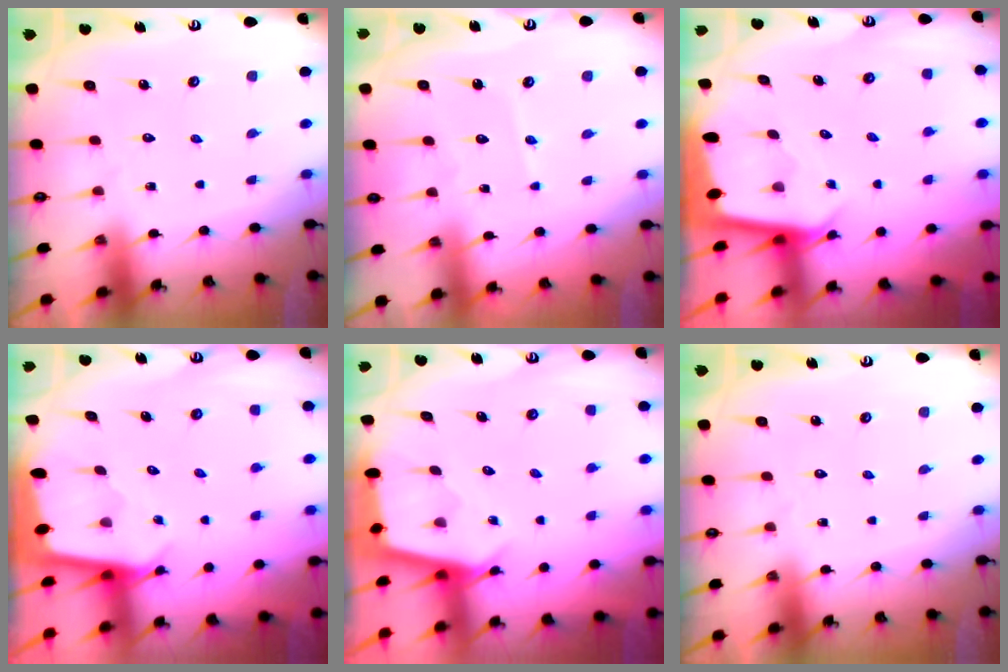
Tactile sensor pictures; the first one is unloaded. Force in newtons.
{"total": 3.3, "press": 3.3, "slide": 0.3}
{"total": 2.7, "press": 2.7, "slide": 0.0}
{"total": 2.4, "press": 2.4, "slide": 0.1}
{"total": 2.6, "press": 2.6, "slide": 0.5}
{"total": 0.0}